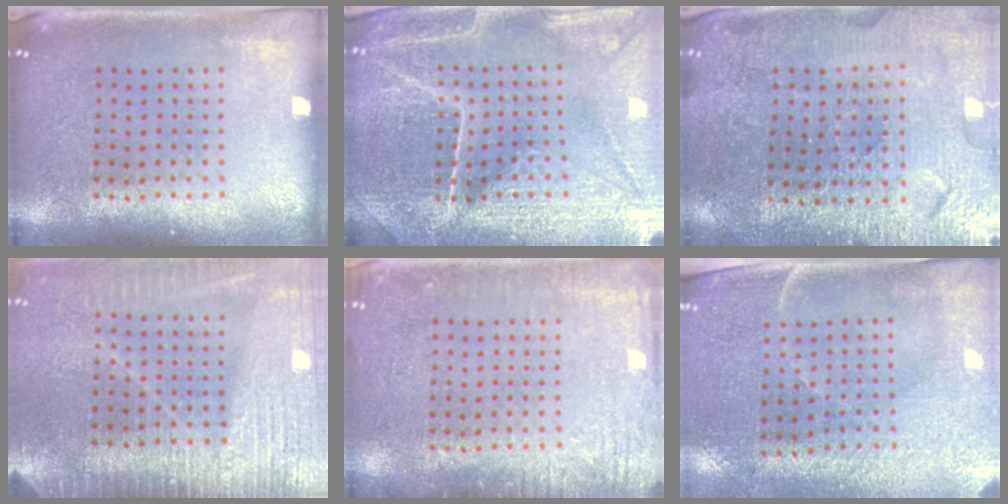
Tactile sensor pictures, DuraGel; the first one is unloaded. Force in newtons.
{"total": 4.6, "press": 4.4, "slide": 1.2}
{"total": 3.2, "press": 3.2, "slide": 0.1}
{"total": 3.7, "press": 3.3, "slide": 1.7}
{"total": 2.5, "press": 2.5, "slide": 0.3}
{"total": 3.0, "press": 2.7, "slide": 1.3}